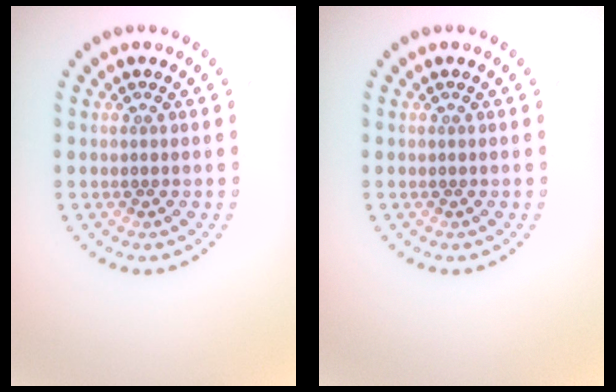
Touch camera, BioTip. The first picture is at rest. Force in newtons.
{"total": 0.0}